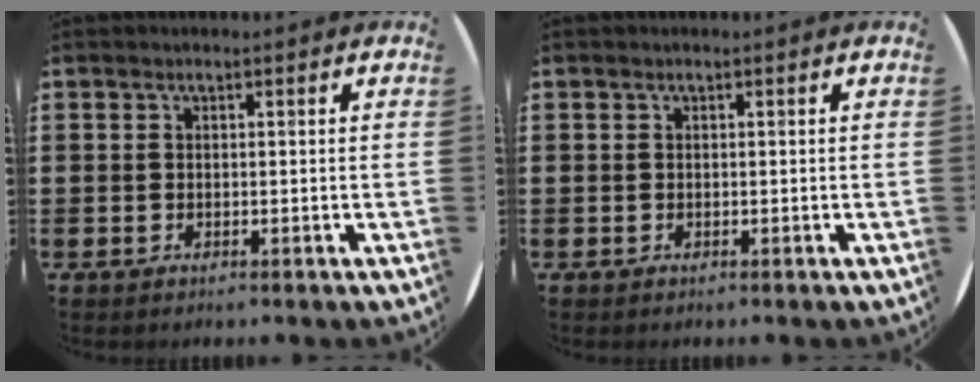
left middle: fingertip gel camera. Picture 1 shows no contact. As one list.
[{"total": 0.0}]